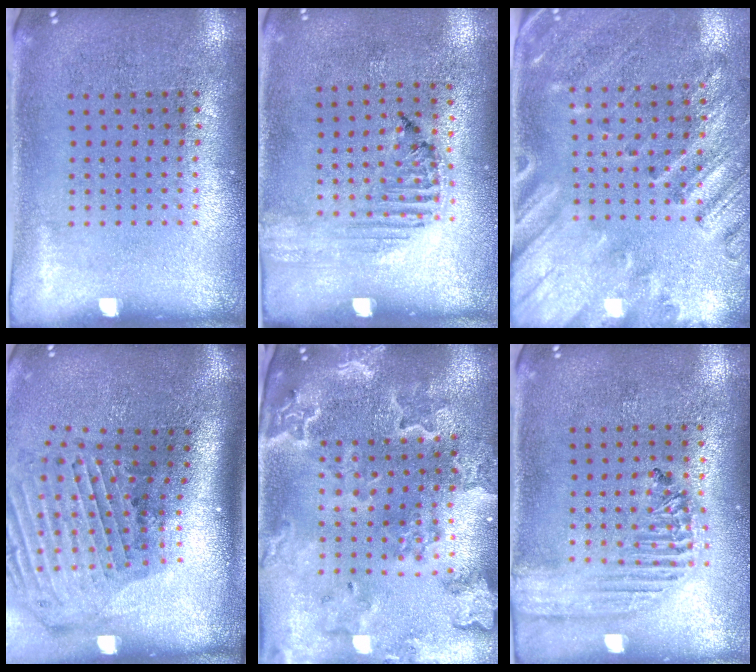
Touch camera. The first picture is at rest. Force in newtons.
{"total": 1.2, "press": 1.1, "slide": 0.2}
{"total": 2.5, "press": 2.0, "slide": 1.5}
{"total": 3.0, "press": 2.2, "slide": 2.0}
{"total": 2.4, "press": 2.3, "slide": 0.7}
{"total": 1.9, "press": 1.7, "slide": 0.8}